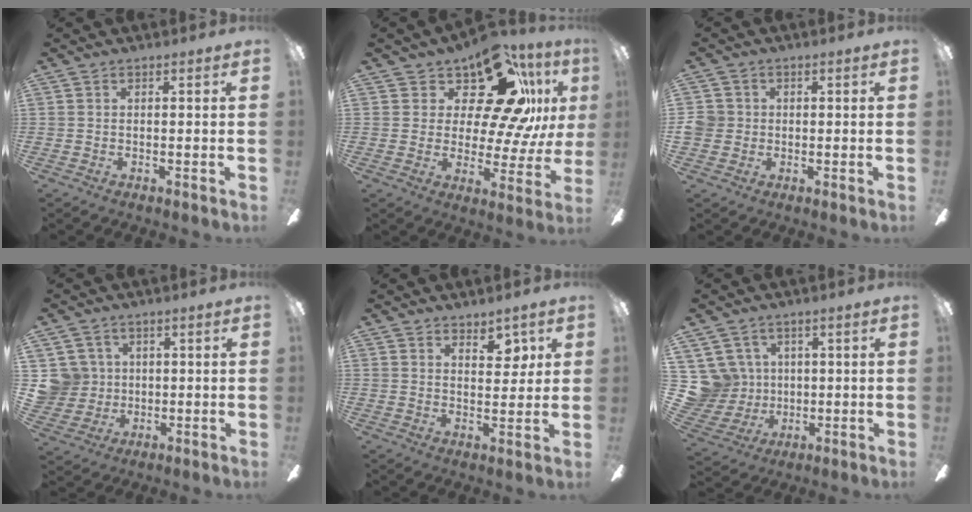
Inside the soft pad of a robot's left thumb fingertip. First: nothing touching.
{"total": 18.6, "force": [11.0, 7.7, 12.9], "torque": [-0.196, -0.076, 0.183]}
{"total": 4.1, "force": [0.0, 3.9, 1.2], "torque": [-0.036, 0.011, -0.001]}
{"total": 7.7, "force": [1.9, 7.5, 0.6], "torque": [-0.041, 0.001, 0.041]}
{"total": 5.5, "force": [3.9, 2.7, 2.8], "torque": [-0.023, -0.017, 0.062]}
{"total": 11.0, "force": [3.0, 10.3, 2.5], "torque": [-0.110, -0.020, 0.064]}